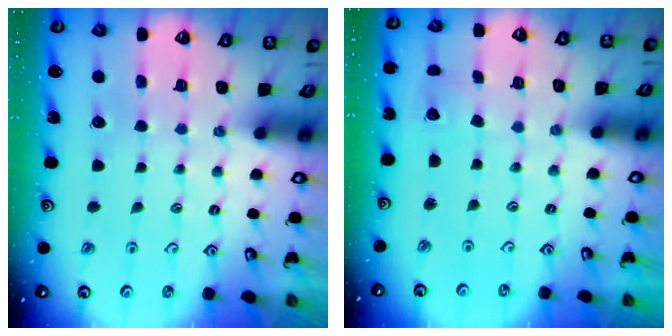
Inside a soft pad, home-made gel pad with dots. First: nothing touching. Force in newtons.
{"total": 2.5, "press": 2.5, "slide": 0.2}